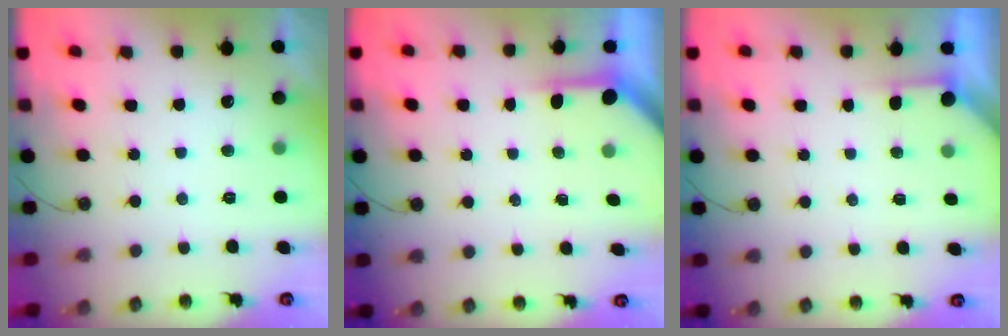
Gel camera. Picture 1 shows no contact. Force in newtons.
{"total": 3.7, "press": 3.7, "slide": 0.4}
{"total": 1.6, "press": 1.6, "slide": 0.3}